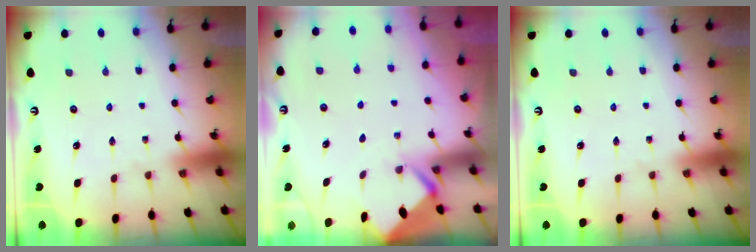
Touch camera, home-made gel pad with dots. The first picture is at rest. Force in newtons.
{"total": 2.8, "press": 2.8, "slide": 0.2}
{"total": 0.0}